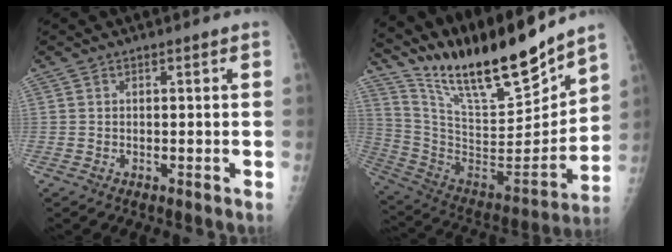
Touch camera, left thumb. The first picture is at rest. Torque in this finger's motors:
{"motor_torque": [1.15, 0.92, 1.40, -1.37, 0.21]}